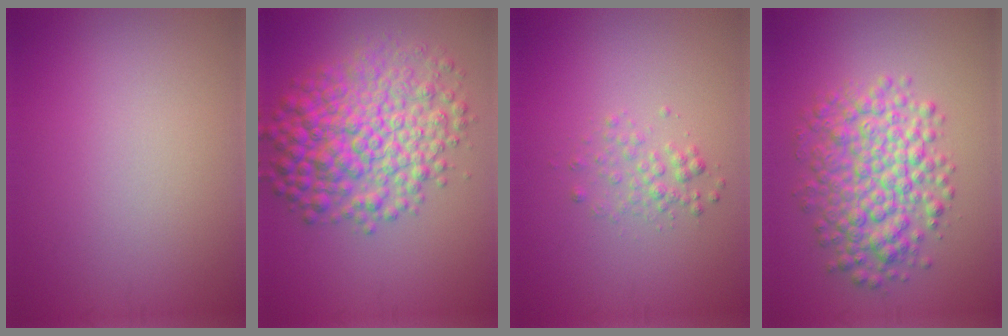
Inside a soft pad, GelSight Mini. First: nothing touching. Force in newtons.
{"total": 8.4, "press": 8.4, "slide": 0.0}
{"total": 1.5, "press": 1.5, "slide": 0.1}
{"total": 6.4, "press": 6.4, "slide": 0.1}